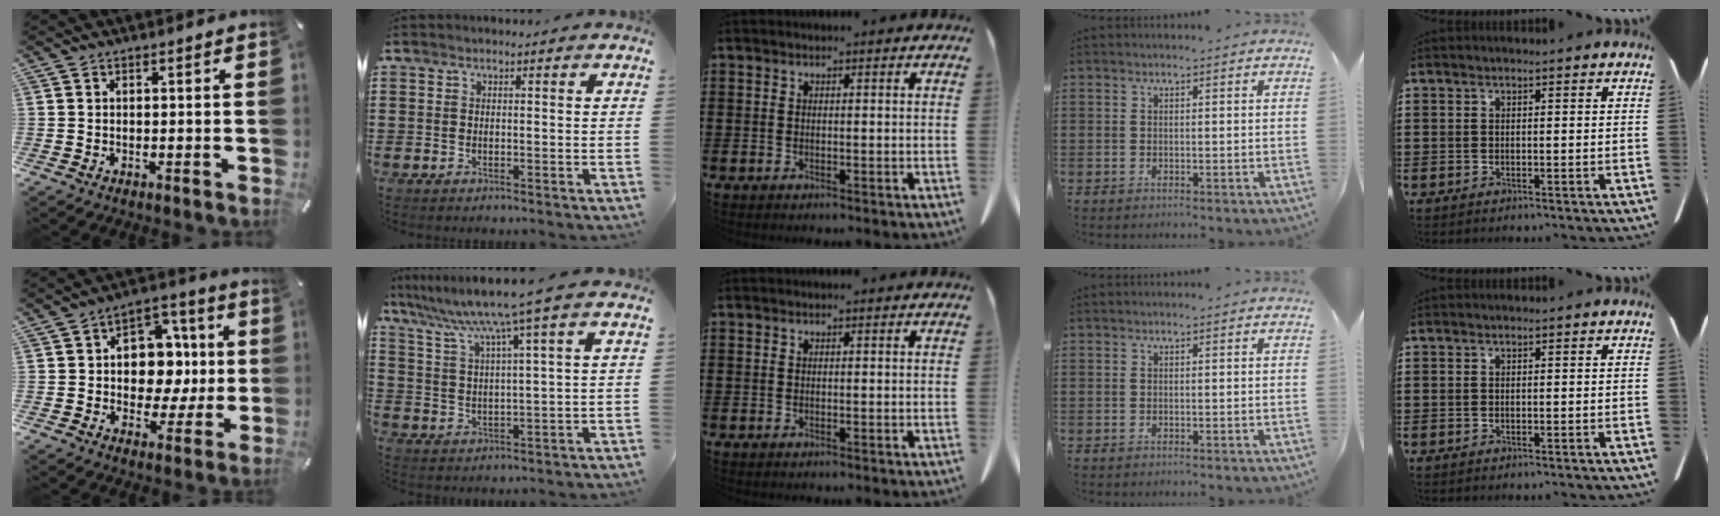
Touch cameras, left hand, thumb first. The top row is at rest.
{"thumb": {"total": 11.5, "force": [0.0, 9.9, 5.8], "torque": [-0.069, -0.004, 0.006]}, "index": {"total": 7.6, "force": [5.6, -1.4, 5.0], "torque": [-0.117, -0.037, 0.089]}}